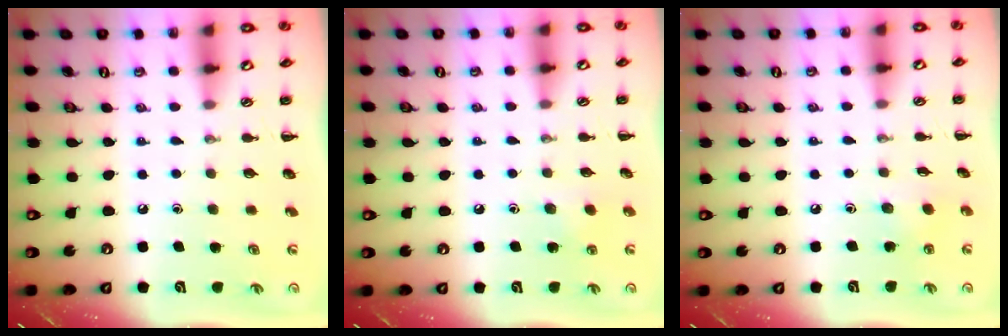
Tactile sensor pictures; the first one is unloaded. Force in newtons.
{"total": 5.3, "press": 5.1, "slide": 1.4}
{"total": 3.3, "press": 3.2, "slide": 1.0}